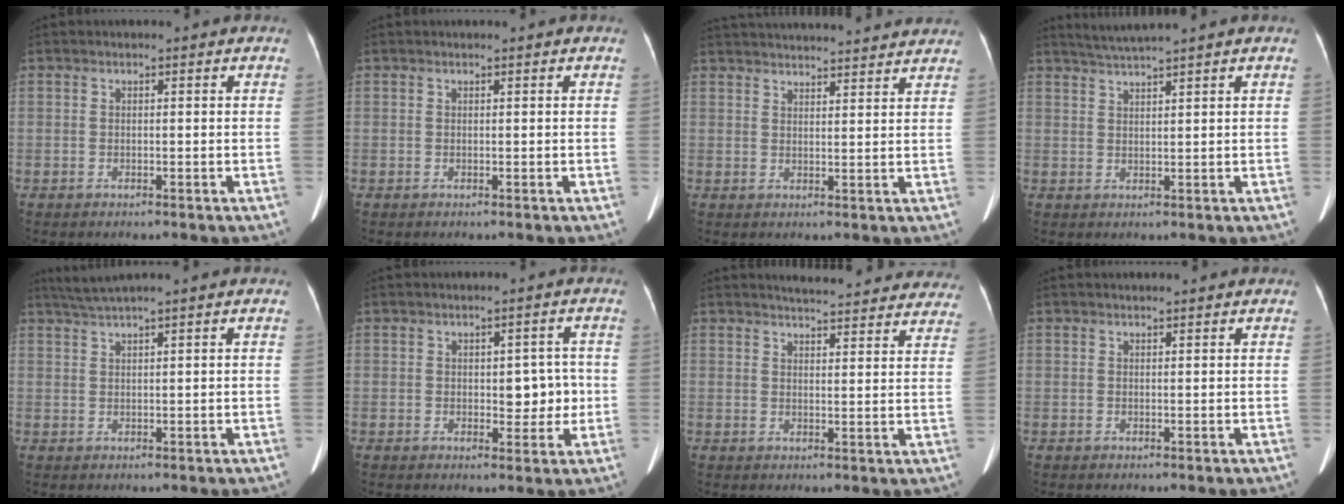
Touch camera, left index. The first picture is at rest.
{"total": 0.0}
{"total": 19.7, "force": [18.6, 2.1, 6.1], "torque": [-0.104, 0.026, 0.247]}
{"total": 3.5, "force": [3.0, -1.3, 1.1], "torque": [-0.025, 0.007, 0.063]}
{"total": 2.8, "force": [2.2, -1.1, 1.3], "torque": [-0.036, 0.007, 0.052]}
{"total": 3.9, "force": [-0.2, 2.4, 3.1], "torque": [-0.035, 0.007, 0.002]}
{"total": 20.1, "force": [19.0, 3.5, 5.4], "torque": [-0.067, -0.040, 0.210]}
{"total": 1.4, "force": [1.3, 0.0, 0.4], "torque": [-0.010, 0.014, 0.021]}